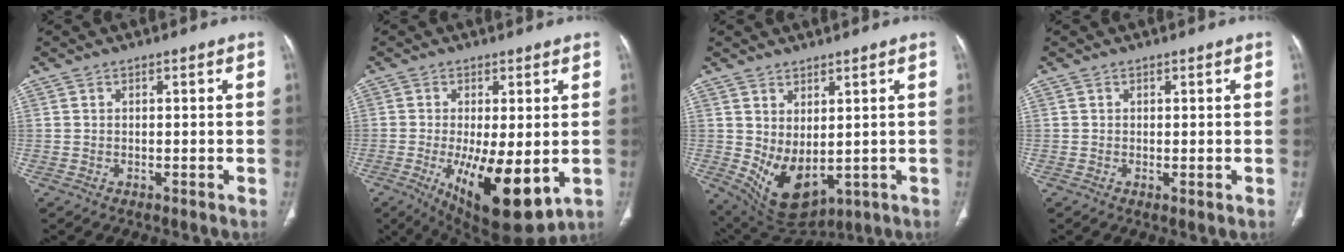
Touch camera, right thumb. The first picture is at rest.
{"total": 15.9, "force": [-3.8, 5.8, 14.3], "torque": [-0.224, -0.028, -0.040]}
{"total": 9.9, "force": [0.0, 5.6, 8.1], "torque": [-0.132, -0.017, 0.033]}
{"total": 0.8, "force": [0.0, 0.3, 0.7], "torque": [-0.018, -0.005, 0.000]}